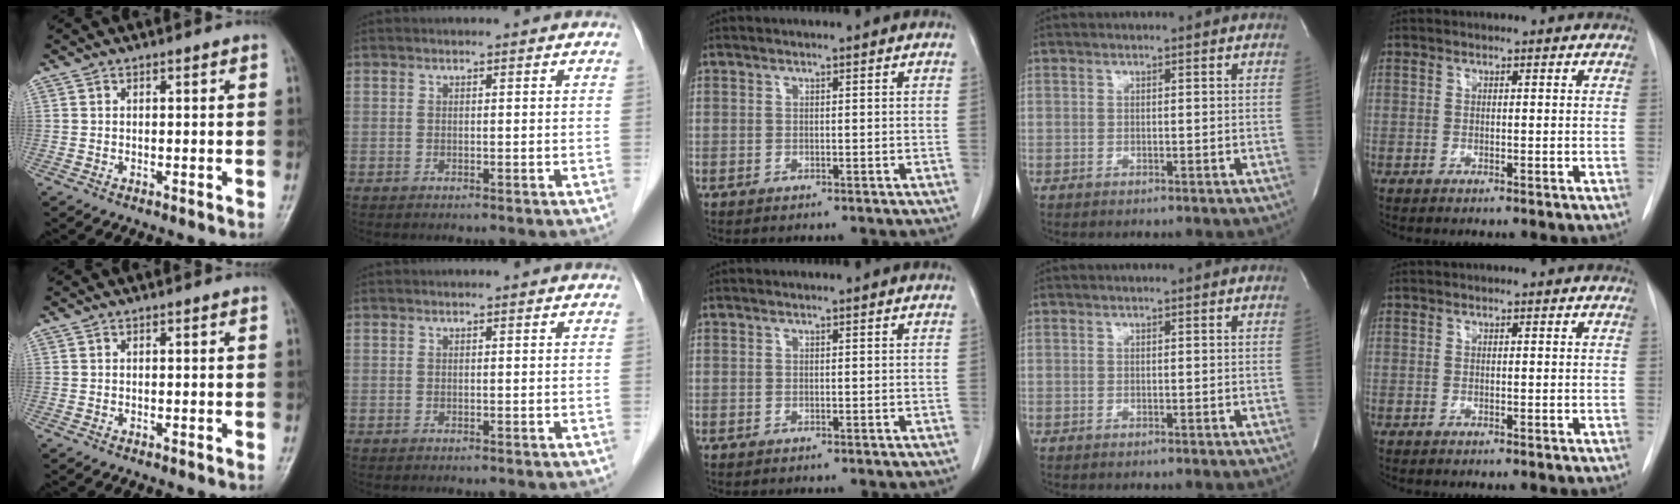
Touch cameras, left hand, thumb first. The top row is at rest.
{}